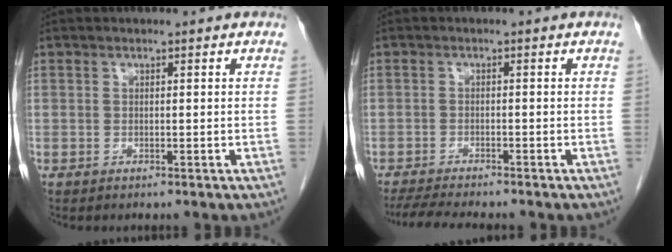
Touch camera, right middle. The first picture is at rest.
{"total": 7.4, "force": [-6.5, 0.6, 3.4], "torque": [-0.052, -0.015, -0.103]}